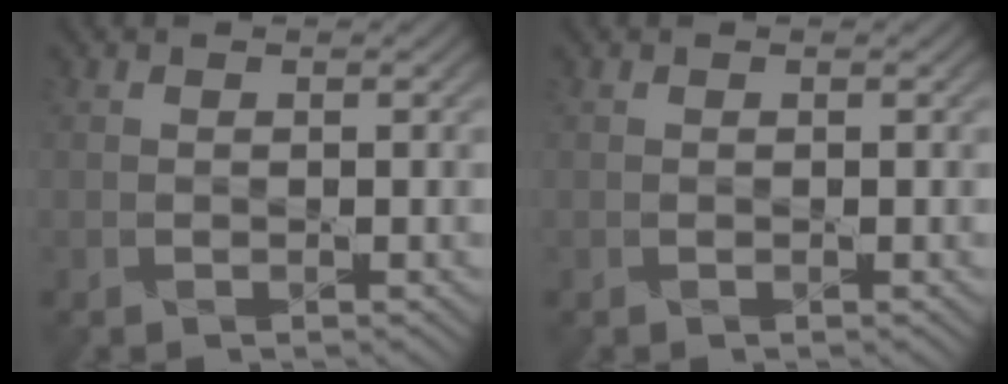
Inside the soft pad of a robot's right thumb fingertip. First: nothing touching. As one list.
[{"total": 0.0}]